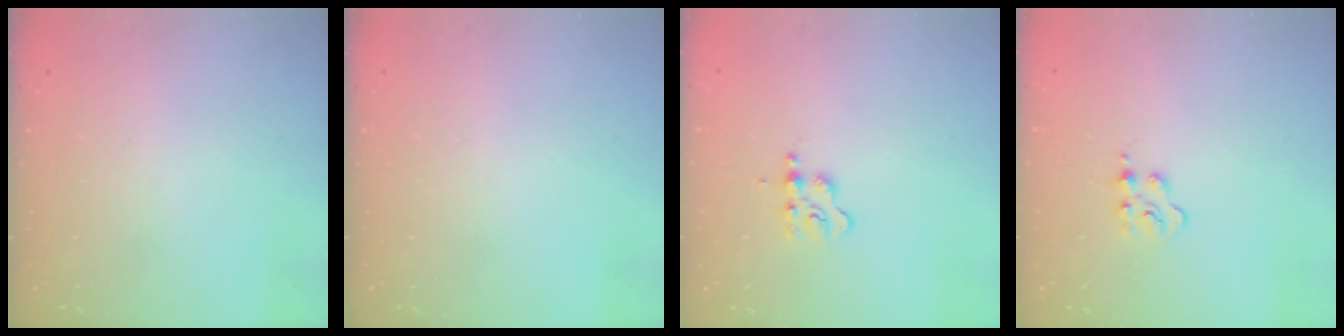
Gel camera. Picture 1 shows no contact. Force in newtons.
{"total": 0.0}
{"total": 2.4, "press": 2.4, "slide": 0.3}
{"total": 3.1, "press": 3.0, "slide": 0.4}